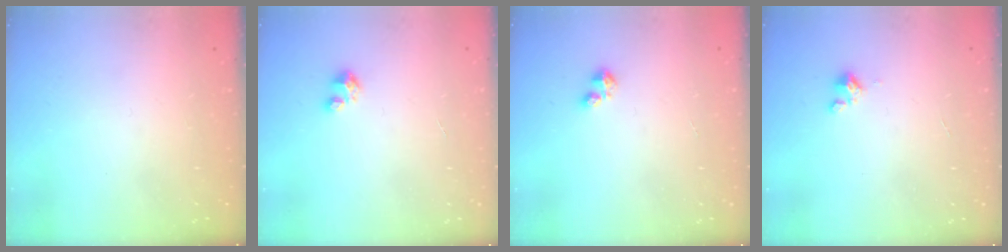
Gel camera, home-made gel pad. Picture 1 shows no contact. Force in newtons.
{"total": 1.7, "press": 1.7, "slide": 0.1}
{"total": 1.6, "press": 1.6, "slide": 0.3}
{"total": 0.9, "press": 0.9, "slide": 0.2}